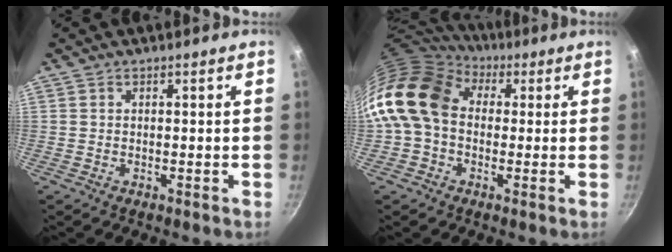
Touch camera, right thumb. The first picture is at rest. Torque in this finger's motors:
{"motor_torque": [-0.87, 1.87, 0.98, -0.86, 0.26]}